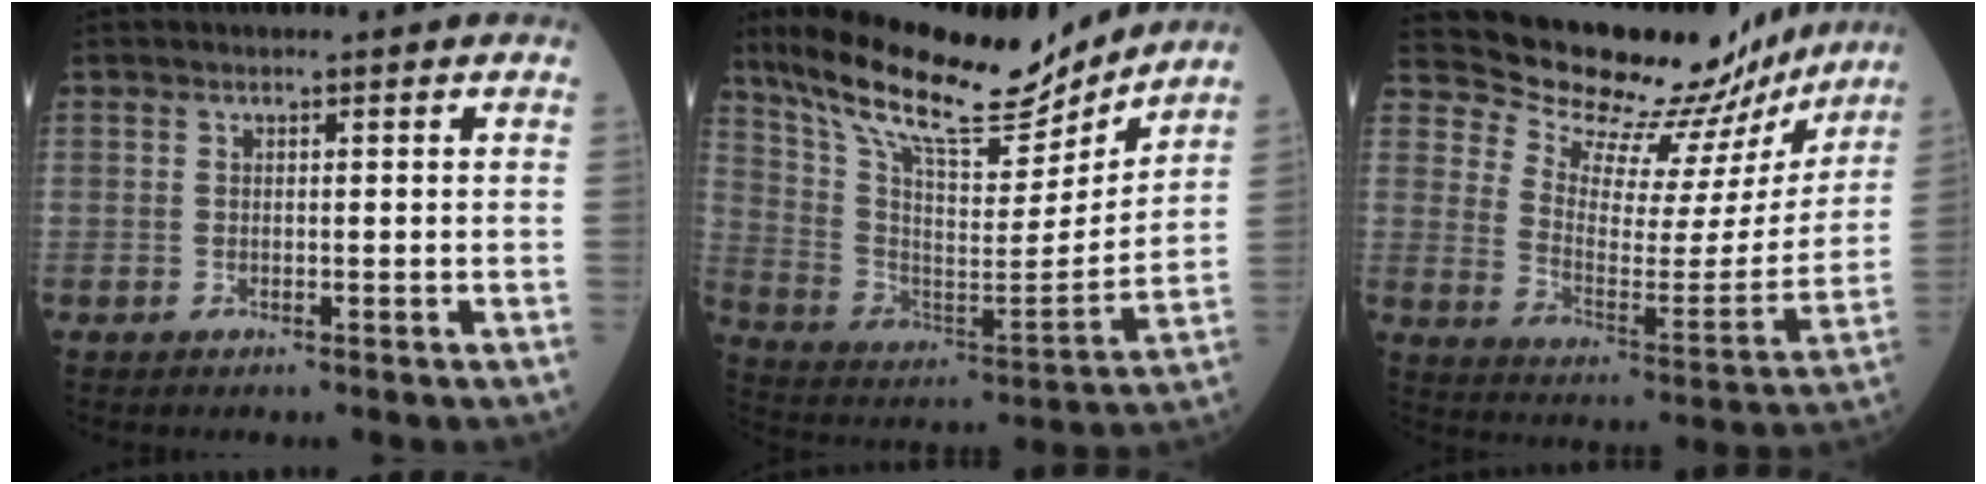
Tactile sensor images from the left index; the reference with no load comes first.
{"total": 21.8, "force": [18.6, 4.3, 10.6], "torque": [-0.196, -0.012, 0.312]}
{"total": 20.8, "force": [19.5, 5.7, 4.6], "torque": [-0.068, -0.048, 0.258]}